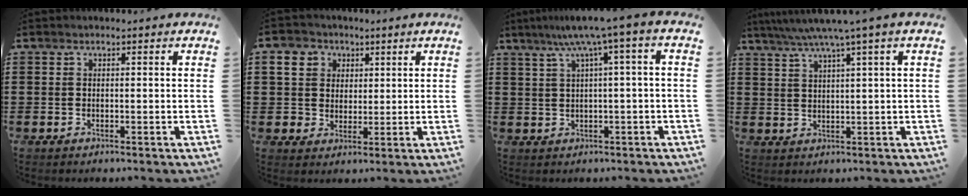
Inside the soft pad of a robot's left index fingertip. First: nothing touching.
{"total": 6.0, "force": [2.2, 5.5, 1.2], "torque": [-0.036, 0.012, 0.036]}
{"total": 6.6, "force": [2.3, -0.5, 6.2], "torque": [-0.123, -0.005, 0.033]}
{"total": 4.6, "force": [2.8, -0.9, 3.5], "torque": [-0.074, -0.010, 0.044]}